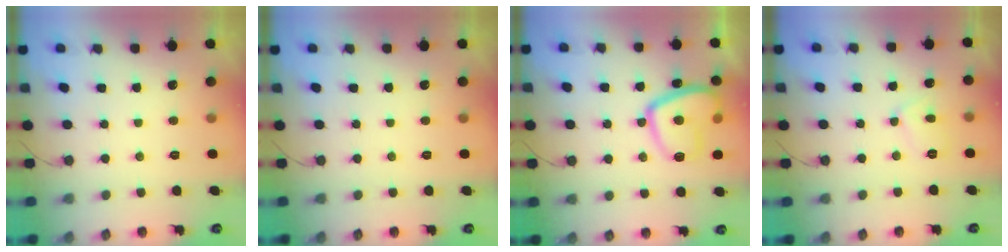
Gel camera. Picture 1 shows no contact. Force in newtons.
{"total": 0.0}
{"total": 15.1, "press": 15.0, "slide": 1.8}
{"total": 4.9, "press": 4.9, "slide": 0.2}